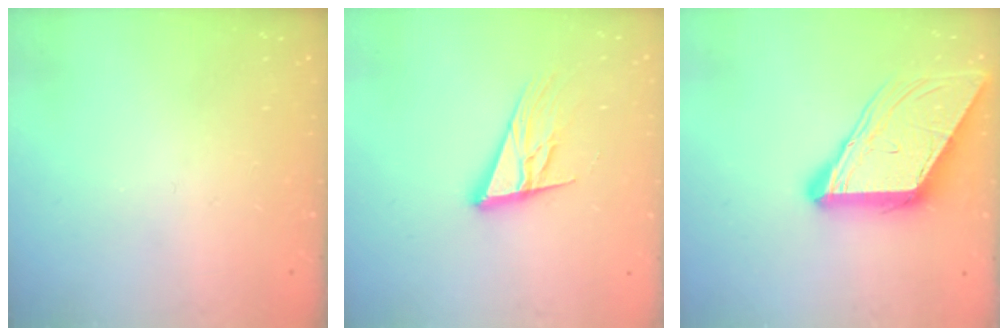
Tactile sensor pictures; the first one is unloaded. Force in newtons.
{"total": 14.7, "press": 14.1, "slide": 4.0}
{"total": 11.8, "press": 11.7, "slide": 1.2}